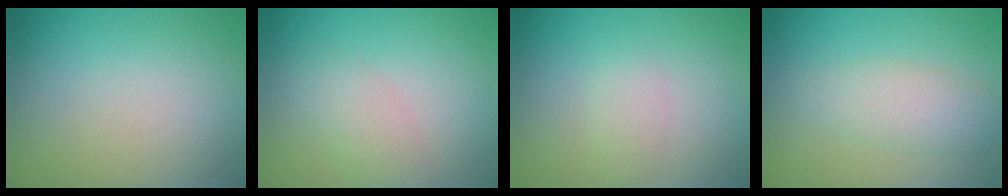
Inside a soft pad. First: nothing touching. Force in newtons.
{"total": 2.2, "press": 2.2, "slide": 0.2}
{"total": 1.3, "press": 1.3, "slide": 0.0}
{"total": 2.9, "press": 2.9, "slide": 0.1}